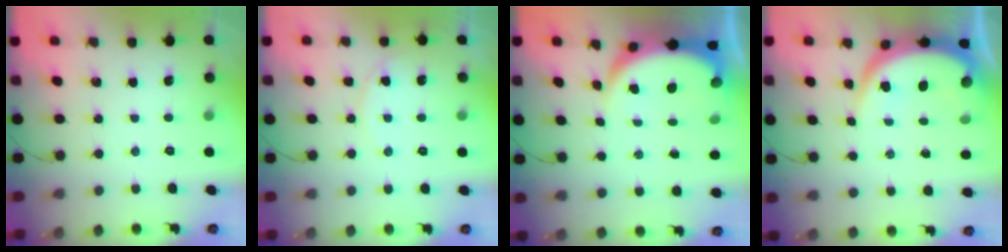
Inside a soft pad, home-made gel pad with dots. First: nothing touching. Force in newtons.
{"total": 7.1, "press": 7.1, "slide": 0.9}
{"total": 6.7, "press": 6.5, "slide": 1.7}
{"total": 8.6, "press": 8.6, "slide": 0.6}